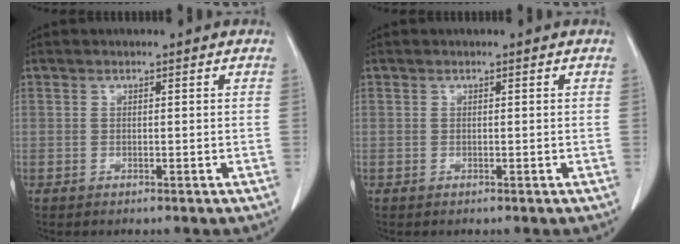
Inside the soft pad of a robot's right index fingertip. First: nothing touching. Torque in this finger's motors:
{"motor_torque": [0.00, 0.00, 0.00, 0.00]}